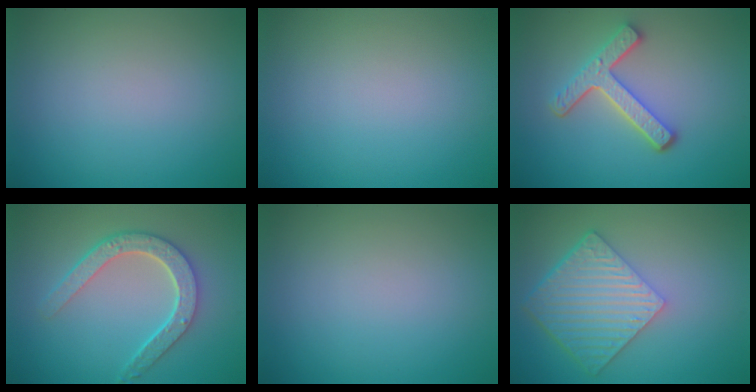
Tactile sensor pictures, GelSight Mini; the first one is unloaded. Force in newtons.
{"total": 0.0}
{"total": 4.3, "press": 3.3, "slide": 2.7}
{"total": 4.5, "press": 3.5, "slide": 2.7}
{"total": 0.0}
{"total": 6.9, "press": 4.8, "slide": 4.9}